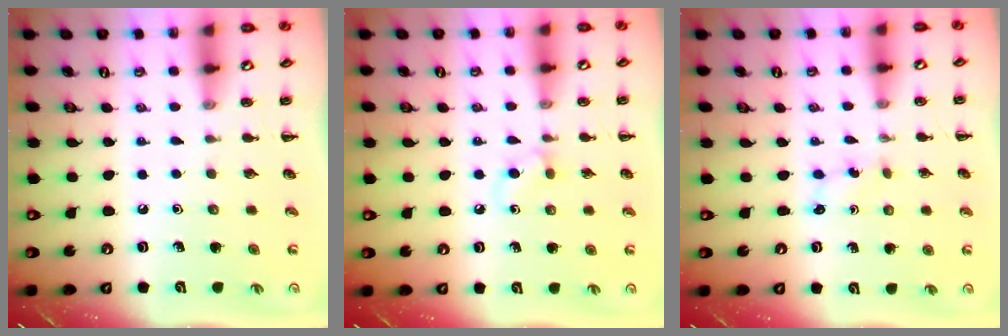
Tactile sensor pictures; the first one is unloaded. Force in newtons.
{"total": 4.3, "press": 4.1, "slide": 1.2}
{"total": 2.2, "press": 2.1, "slide": 0.8}